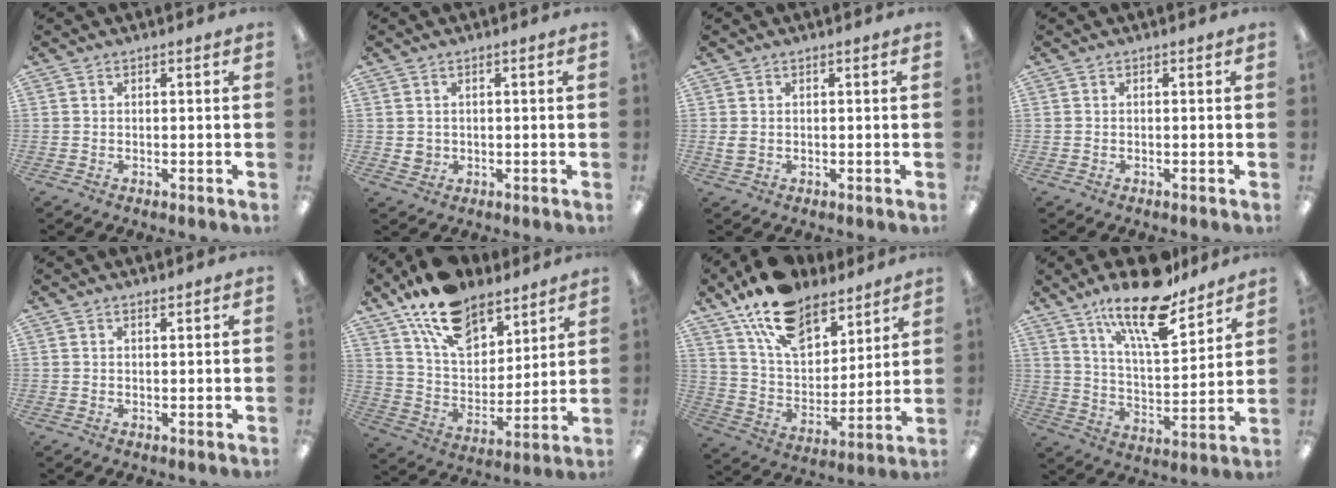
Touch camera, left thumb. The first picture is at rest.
{"total": 2.0, "force": [0.6, 1.9, 0.5], "torque": [-0.002, 0.000, 0.007]}
{"total": 1.9, "force": [0.4, 1.5, 1.1], "torque": [-0.021, 0.004, 0.008]}
{"total": 0.0}
{"total": 1.0, "force": [1.0, 0.3, 0.2], "torque": [0.004, -0.003, 0.017]}
{"total": 18.1, "force": [13.1, 9.4, 8.2], "torque": [-0.156, -0.069, 0.240]}
{"total": 18.0, "force": [13.4, 9.0, 8.0], "torque": [-0.156, -0.073, 0.244]}
{"total": 18.4, "force": [13.9, 5.6, 10.6], "torque": [-0.177, -0.085, 0.232]}